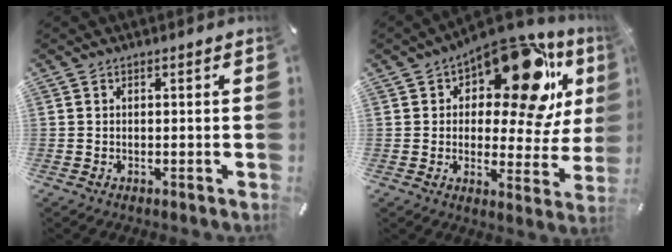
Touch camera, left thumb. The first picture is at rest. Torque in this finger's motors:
{"motor_torque": [2.23, 2.24, 0.52, -0.27, 0.17]}